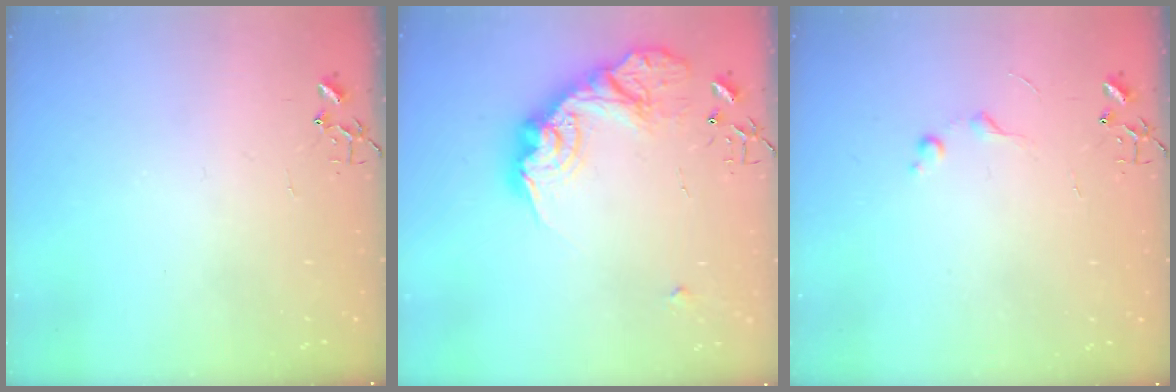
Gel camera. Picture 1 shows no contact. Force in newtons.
{"total": 19.4, "press": 19.3, "slide": 1.5}
{"total": 6.8, "press": 6.7, "slide": 0.8}